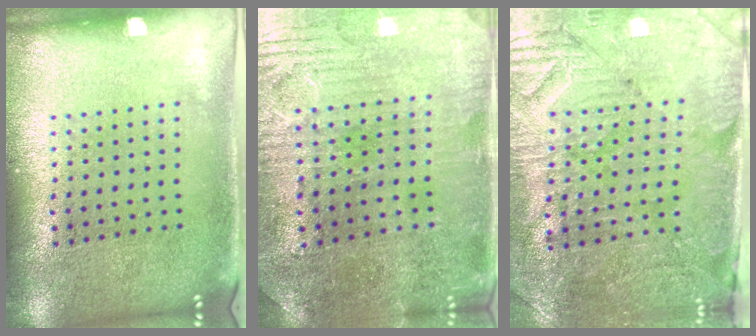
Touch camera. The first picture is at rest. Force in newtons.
{"total": 1.5, "press": 1.3, "slide": 0.6}
{"total": 3.5, "press": 3.3, "slide": 1.2}